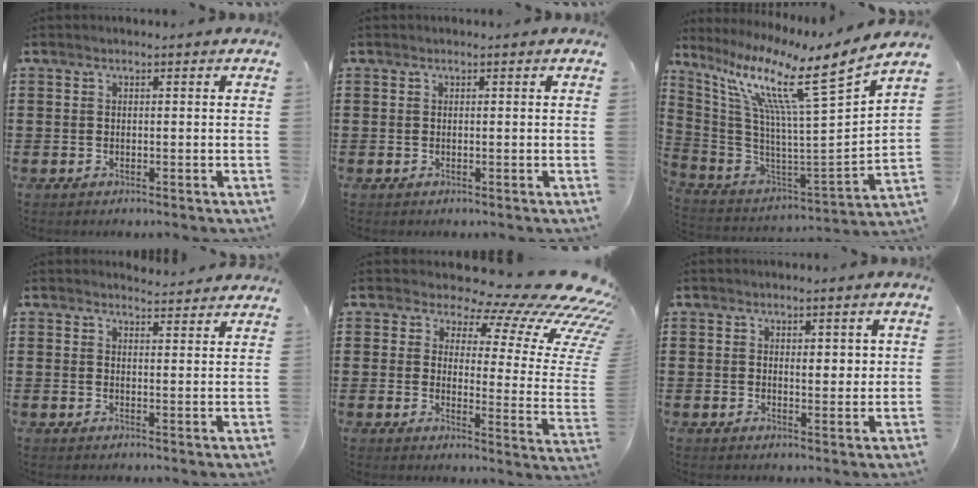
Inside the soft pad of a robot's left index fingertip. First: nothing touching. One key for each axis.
{"total": 0.0}
{"total": 11.6, "fx": 7.6, "fy": -0.1, "fz": 8.7, "tx": -0.192, "ty": -0.065, "tz": 0.109}
{"total": 2.9, "fx": 2.9, "fy": 0.2, "fz": 0.0, "tx": -0.001, "ty": -0.012, "tz": 0.054}
{"total": 12.2, "fx": 9.1, "fy": 3.9, "fz": 7.2, "tx": -0.115, "ty": -0.077, "tz": 0.148}
{"total": 2.0, "fx": 1.1, "fy": 1.2, "fz": 1.1, "tx": -0.009, "ty": 0.000, "tz": 0.016}